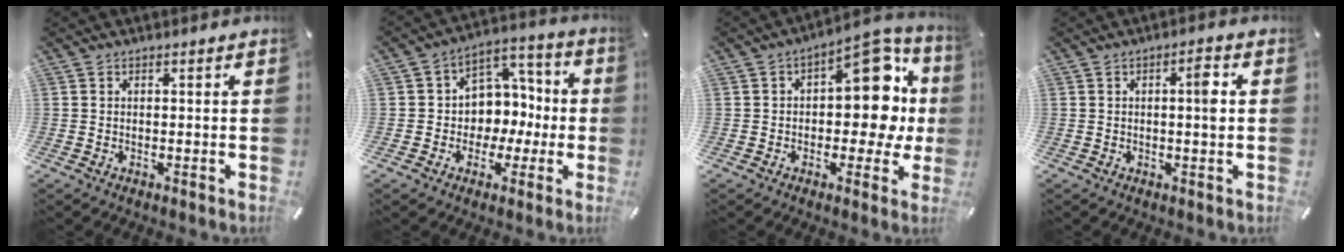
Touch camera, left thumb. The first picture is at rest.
{"total": 9.2, "force": [-1.6, 8.9, 1.8], "torque": [-0.023, 0.010, -0.021]}
{"total": 16.4, "force": [3.0, 9.5, 12.9], "torque": [-0.147, -0.026, 0.048]}
{"total": 4.0, "force": [0.3, 0.8, 3.9], "torque": [-0.059, 0.002, -0.003]}